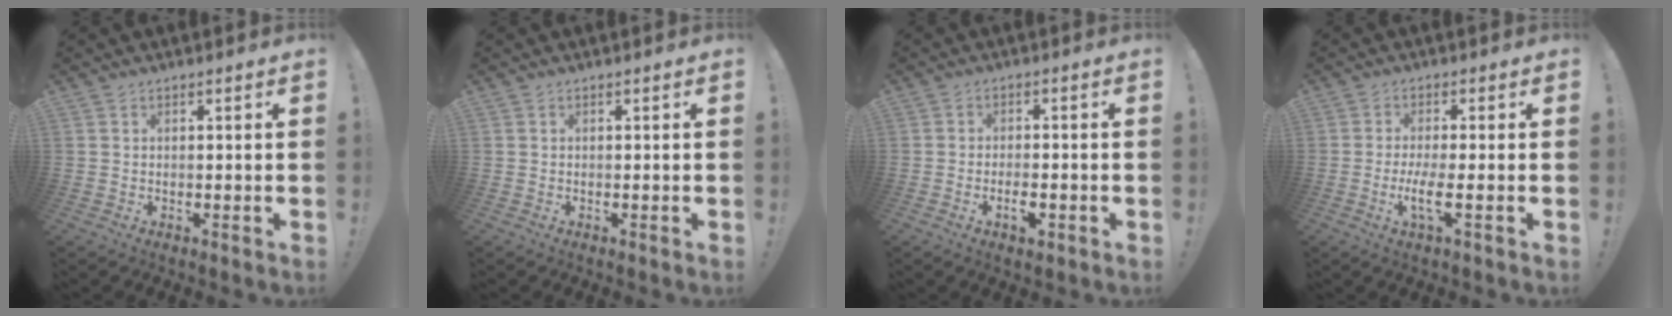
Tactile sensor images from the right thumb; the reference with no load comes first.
{"total": 0.0}
{"total": 3.7, "force": [-1.6, 1.4, 3.0], "torque": [-0.043, -0.001, -0.027]}
{"total": 6.5, "force": [-1.4, 0.6, 6.3], "torque": [-0.130, -0.017, -0.028]}